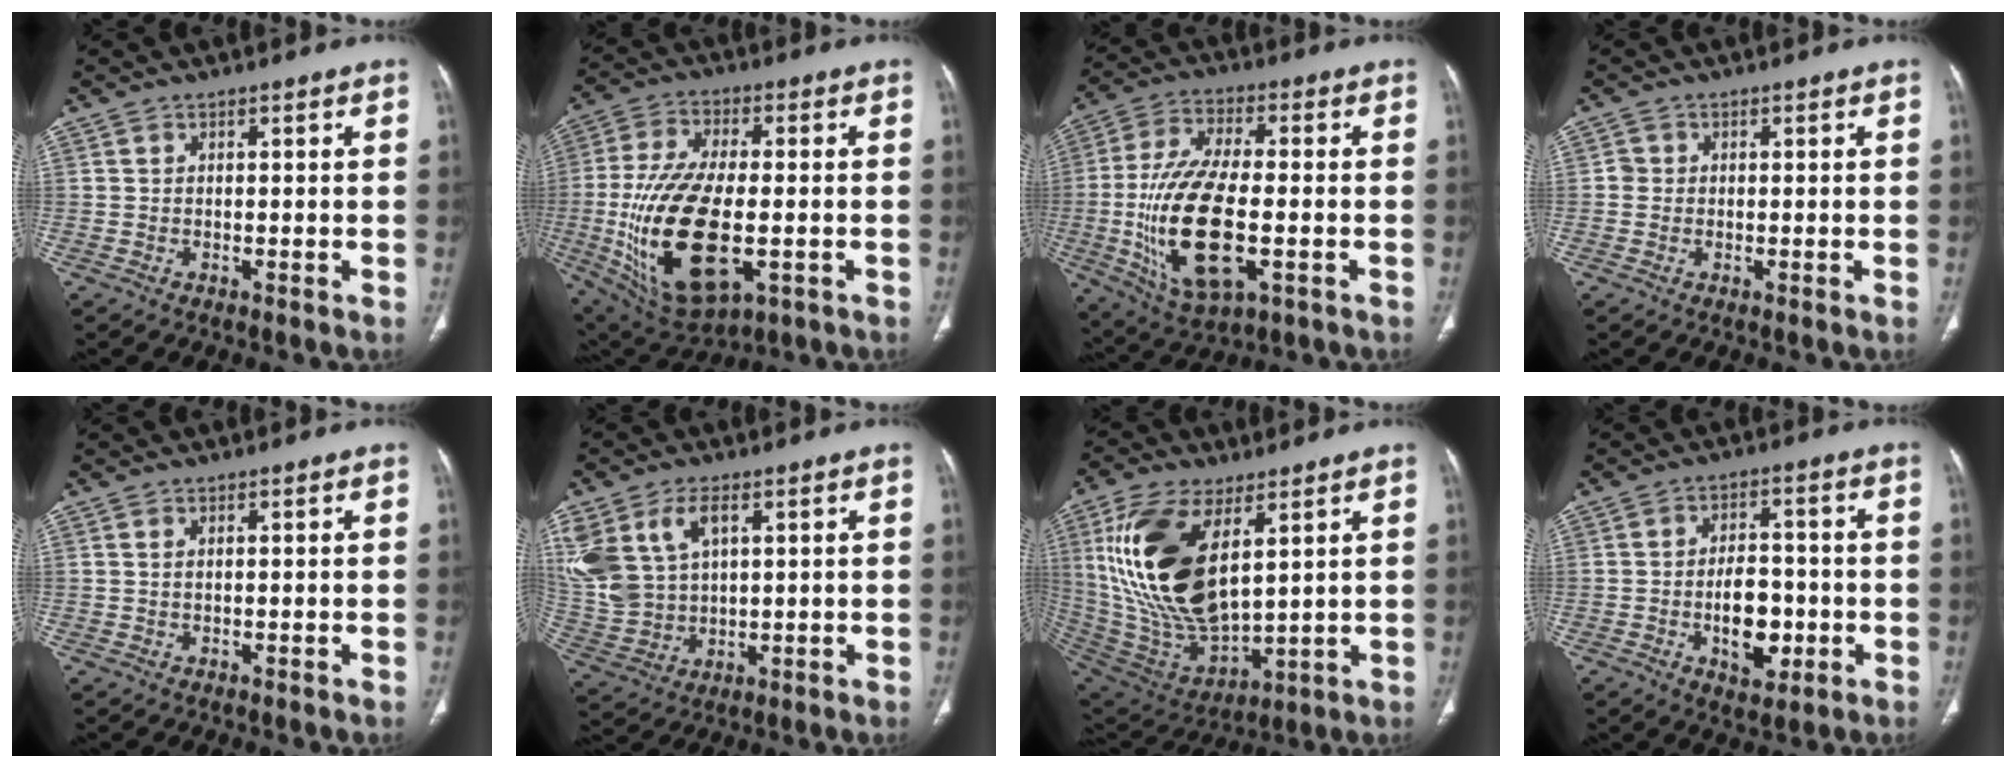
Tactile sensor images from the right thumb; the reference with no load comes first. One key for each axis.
{"total": 22.9, "fx": -4.1, "fy": 10.9, "fz": 19.7, "tx": -0.397, "ty": -0.010, "tz": -0.049}
{"total": 19.7, "fx": -3.6, "fy": 8.5, "fz": 17.4, "tx": -0.353, "ty": 0.003, "tz": -0.052}
{"total": 1.3, "fx": -0.1, "fy": 1.2, "fz": 0.3, "tx": 0.000, "ty": 0.004, "tz": -0.003}
{"total": 0.6, "fx": 0.2, "fy": 0.3, "fz": 0.5, "tx": -0.014, "ty": 0.004, "tz": 0.006}
{"total": 15.4, "fx": 5.8, "fy": 10.0, "fz": 10.2, "tx": -0.240, "ty": -0.007, "tz": 0.128}
{"total": 22.6, "fx": 6.9, "fy": 11.0, "fz": 18.5, "tx": -0.361, "ty": -0.033, "tz": 0.142}
{"total": 9.4, "fx": -2.3, "fy": 5.6, "fz": 7.2, "tx": -0.087, "ty": 0.015, "tz": -0.029}